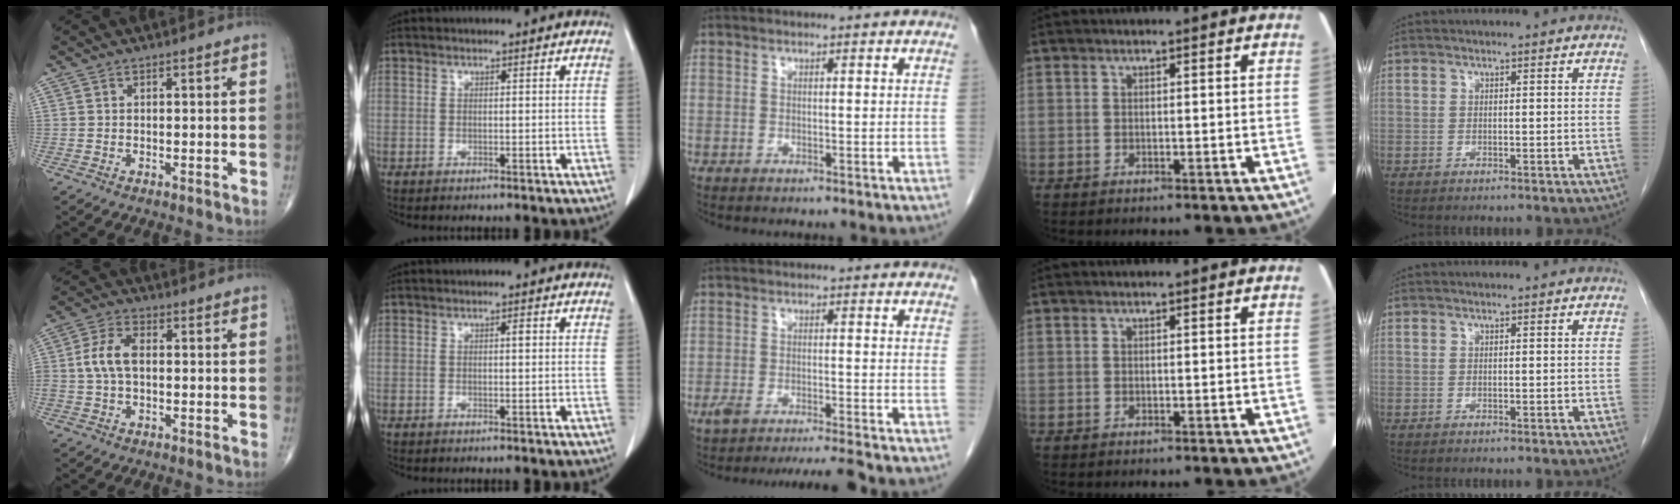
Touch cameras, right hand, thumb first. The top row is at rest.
{"thumb": {"total": 6.5, "force": [0.0, 3.9, 5.2], "torque": [-0.112, 0.018, -0.005]}, "index": {"total": 0.7, "force": [0.2, 0.2, 0.6], "torque": [-0.006, 0.003, 0.004]}, "middle": {"total": 6.8, "force": [-6.1, -0.7, 3.0], "torque": [-0.039, -0.005, -0.097]}}